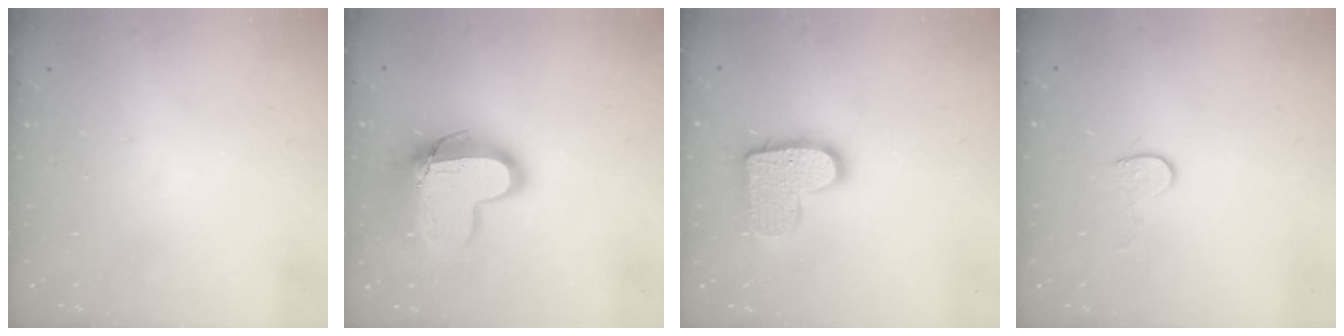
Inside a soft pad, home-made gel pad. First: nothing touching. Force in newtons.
{"total": 15.2, "press": 15.2, "slide": 1.3}
{"total": 13.5, "press": 13.5, "slide": 0.8}
{"total": 4.4, "press": 4.4, "slide": 0.4}